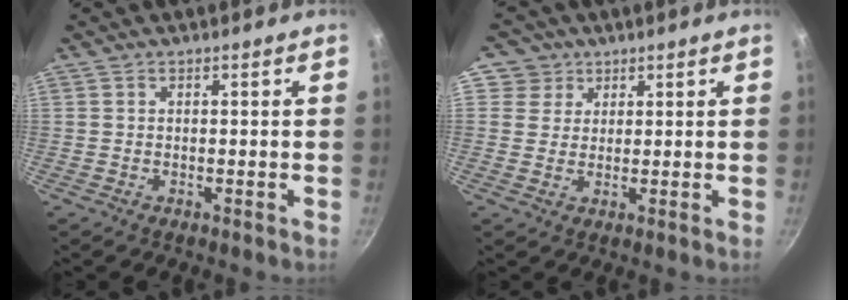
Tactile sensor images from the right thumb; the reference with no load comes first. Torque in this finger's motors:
{"motor_torque": [0.04, 0.00, -0.71, -0.49, -0.05]}